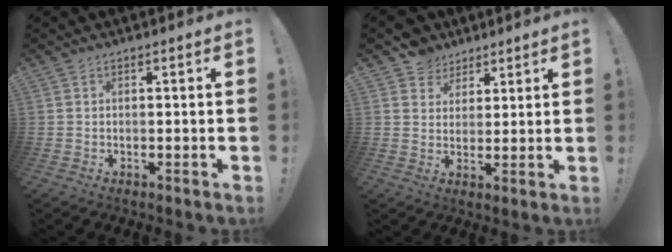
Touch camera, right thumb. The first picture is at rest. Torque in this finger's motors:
{"motor_torque": [0.62, 0.76, 0.37, 0.34, -0.02]}